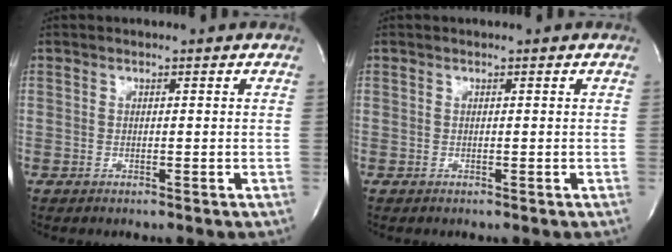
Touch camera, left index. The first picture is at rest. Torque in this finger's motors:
{"motor_torque": [0.00, 0.00, -0.03, 0.00]}